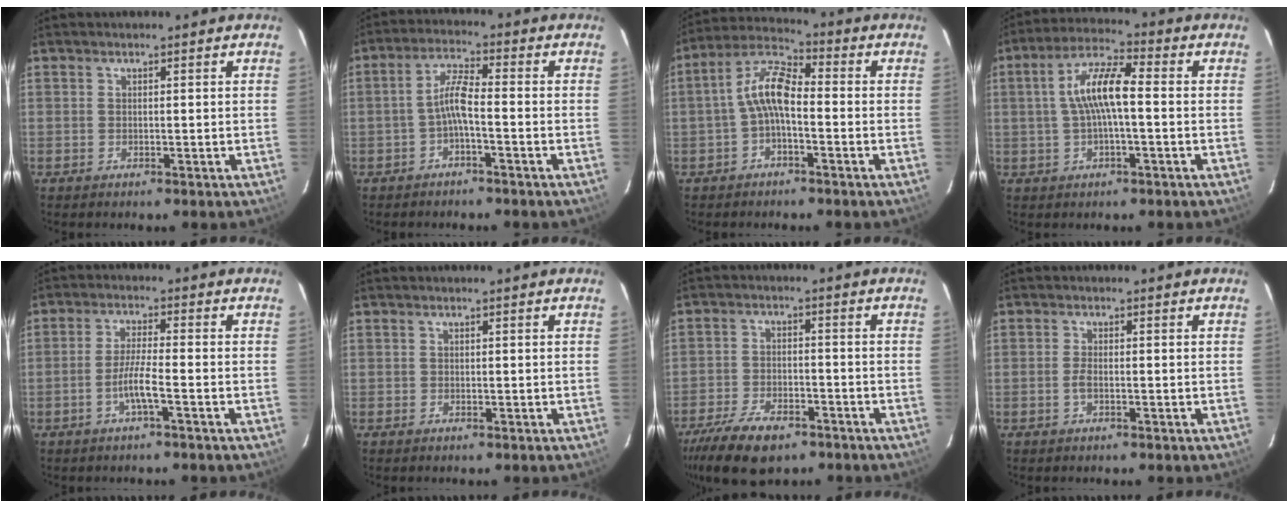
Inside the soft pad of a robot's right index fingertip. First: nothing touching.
{"total": 4.5, "force": [-1.8, 0.5, 4.1], "torque": [-0.089, 0.013, -0.036]}
{"total": 7.4, "force": [-1.7, 2.9, 6.6], "torque": [-0.145, 0.024, -0.038]}
{"total": 9.0, "force": [0.0, 2.3, 8.7], "torque": [-0.169, 0.018, 0.000]}
{"total": 4.5, "force": [-2.2, -0.3, 3.9], "torque": [-0.081, -0.001, -0.043]}
{"total": 0.0}
{"total": 12.9, "force": [-9.0, 5.8, 7.2], "torque": [-0.172, -0.020, -0.159]}
{"total": 1.5, "force": [-0.6, 0.4, 1.4], "torque": [-0.031, -0.001, -0.011]}